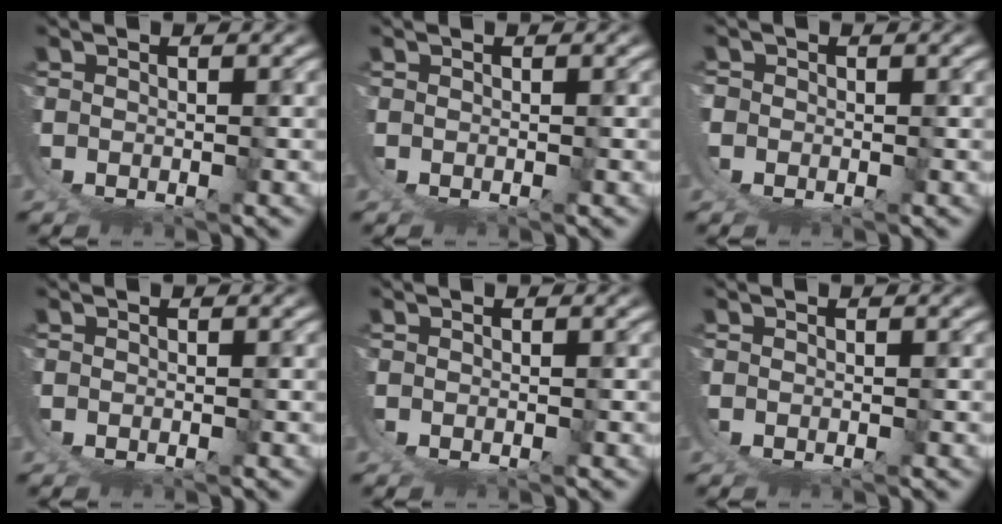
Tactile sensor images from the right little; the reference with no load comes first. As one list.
[{"total": 0.0}, {"total": 1.9, "force": [-0.6, 1.8, 0.4], "torque": [-0.013, -0.005, -0.014]}, {"total": 0.0}, {"total": 0.0}, {"total": 0.0}]